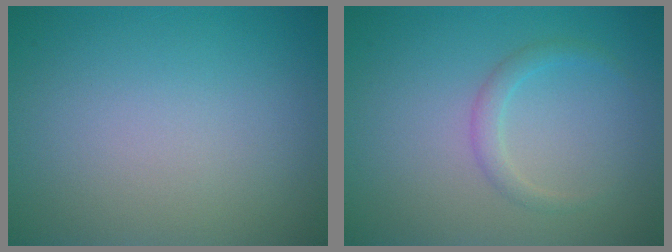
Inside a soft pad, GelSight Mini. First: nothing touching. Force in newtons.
{"total": 1.4, "press": 1.4, "slide": 0.1}